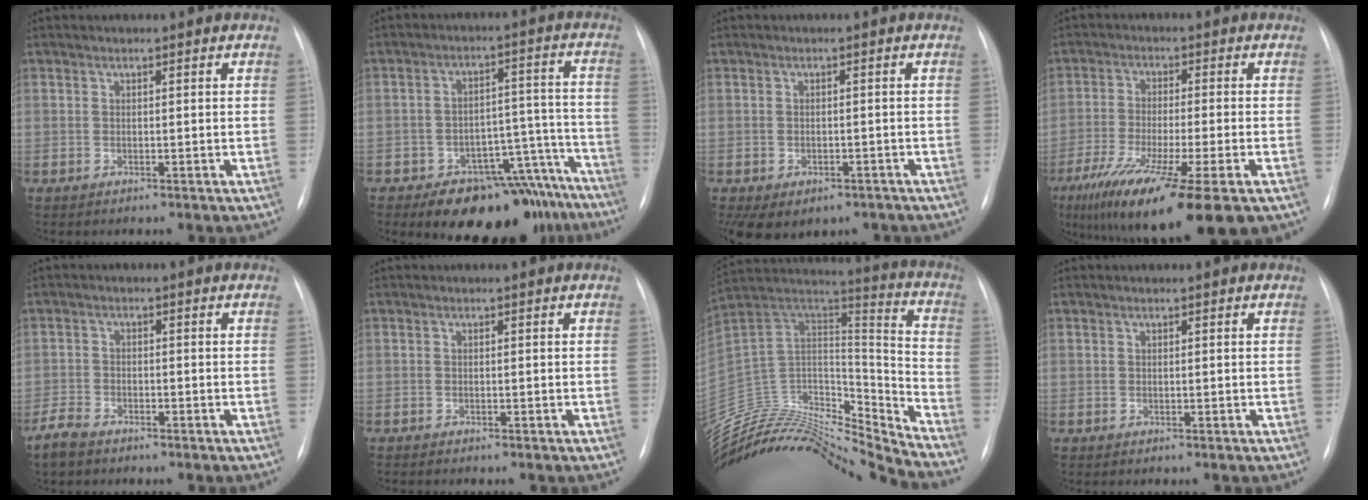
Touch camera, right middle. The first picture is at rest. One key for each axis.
{"total": 16.3, "fx": -13.3, "fy": 7.2, "fz": 6.0, "tx": -0.017, "ty": 0.064, "tz": -0.176}
{"total": 8.2, "fx": -5.2, "fy": 5.4, "fz": 3.3, "tx": -0.058, "ty": 0.010, "tz": -0.063}
{"total": 17.4, "fx": -10.6, "fy": 1.8, "fz": 13.7, "tx": -0.220, "ty": -0.049, "tz": -0.173}
{"total": 3.5, "fx": -2.9, "fy": 1.4, "fz": 1.4, "tx": -0.035, "ty": -0.004, "tz": -0.055}
{"total": 1.1, "fx": -1.0, "fy": 0.2, "fz": 0.5, "tx": -0.008, "ty": -0.003, "tz": -0.013}
{"total": 27.7, "fx": -26.4, "fy": 3.1, "fz": 7.9, "tx": -0.175, "ty": 0.023, "tz": -0.437}
{"total": 0.0}